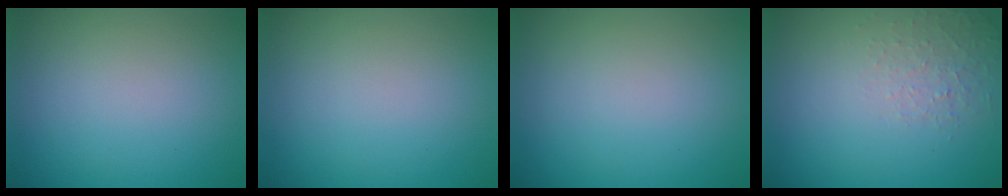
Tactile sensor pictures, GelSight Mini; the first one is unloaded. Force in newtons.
{"total": 0.0}
{"total": 0.0}
{"total": 1.3, "press": 0.4, "slide": 1.2}